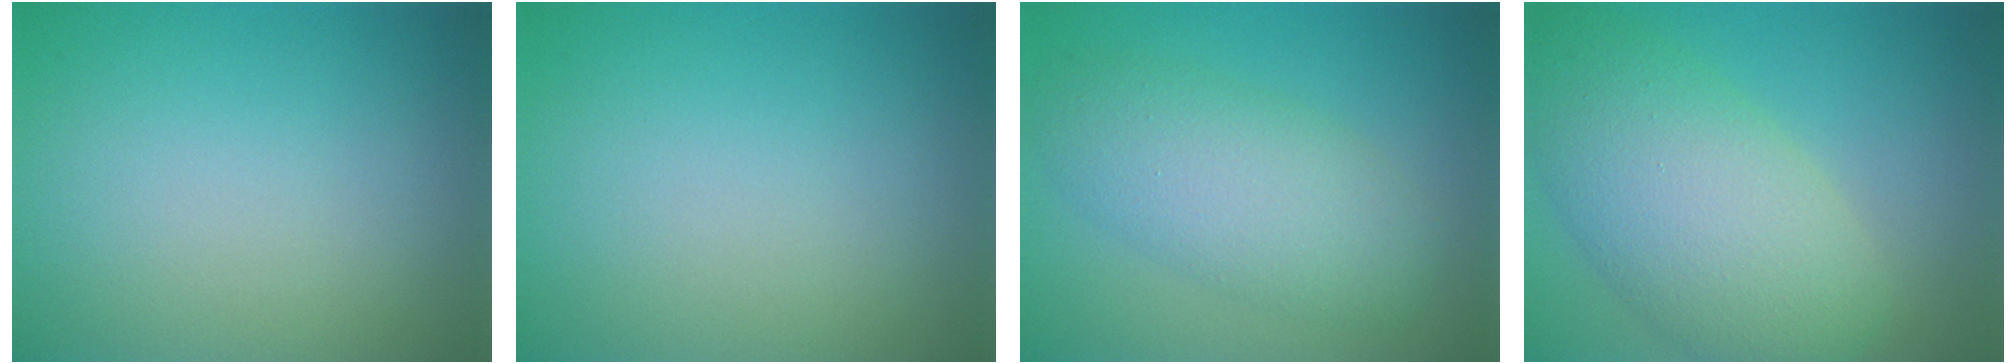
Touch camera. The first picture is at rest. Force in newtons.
{"total": 0.0}
{"total": 5.6, "press": 5.6, "slide": 0.1}
{"total": 8.6, "press": 8.6, "slide": 0.5}